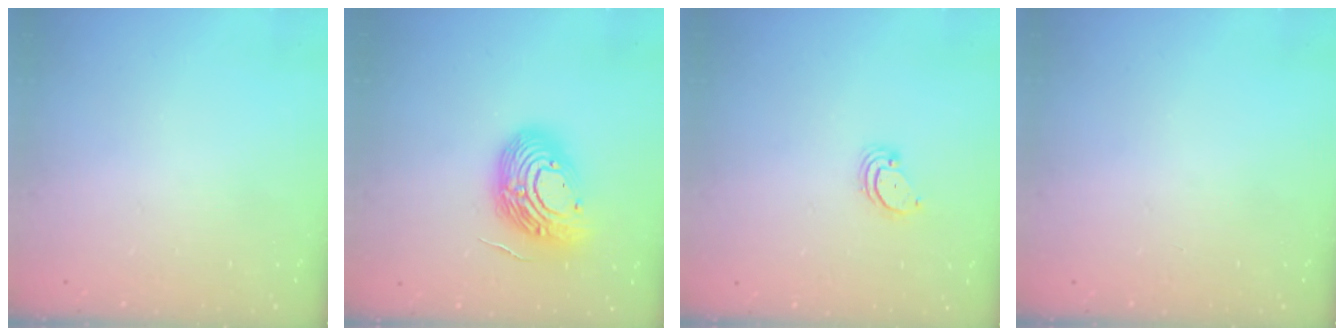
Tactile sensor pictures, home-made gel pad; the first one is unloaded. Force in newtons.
{"total": 15.7, "press": 15.7, "slide": 1.1}
{"total": 2.2, "press": 2.2, "slide": 0.3}
{"total": 0.0}